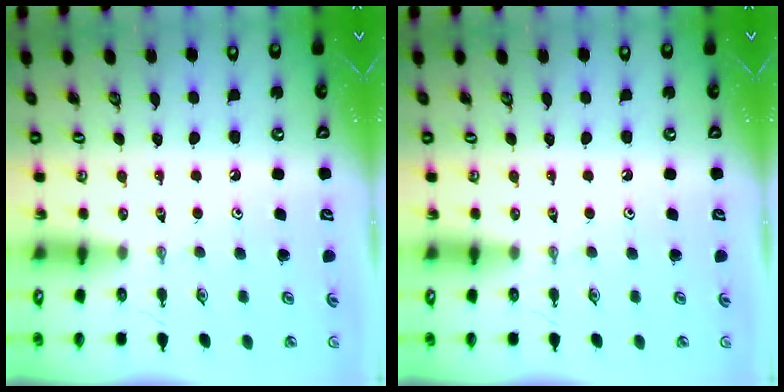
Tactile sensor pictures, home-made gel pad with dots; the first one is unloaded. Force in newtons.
{"total": 0.0}